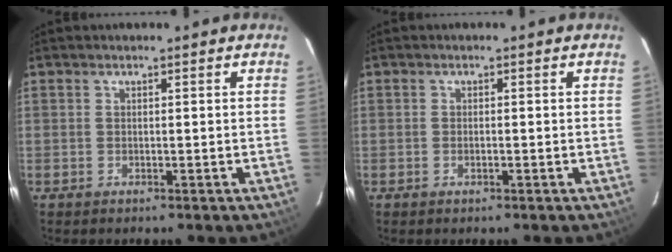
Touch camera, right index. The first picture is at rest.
{"total": 0.7, "force": [-0.3, 0.2, 0.6], "torque": [-0.013, 0.002, -0.006]}